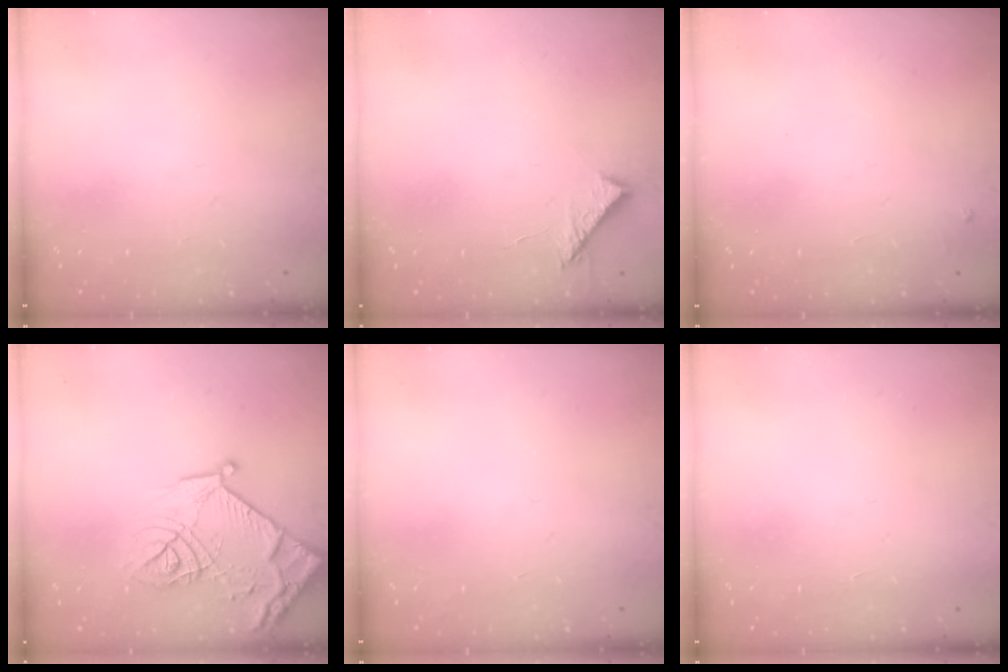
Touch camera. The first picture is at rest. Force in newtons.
{"total": 6.0, "press": 6.0, "slide": 0.5}
{"total": 3.0, "press": 3.0, "slide": 0.5}
{"total": 16.3, "press": 16.3, "slide": 1.8}
{"total": 0.0}
{"total": 1.7, "press": 1.6, "slide": 0.1}